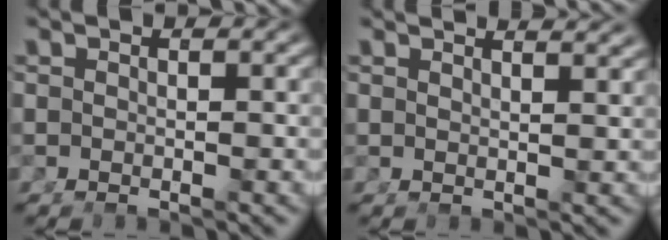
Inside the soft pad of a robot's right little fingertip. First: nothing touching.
{"total": 2.6, "force": [2.3, -0.5, 1.1], "torque": [0.001, 0.001, 0.038]}